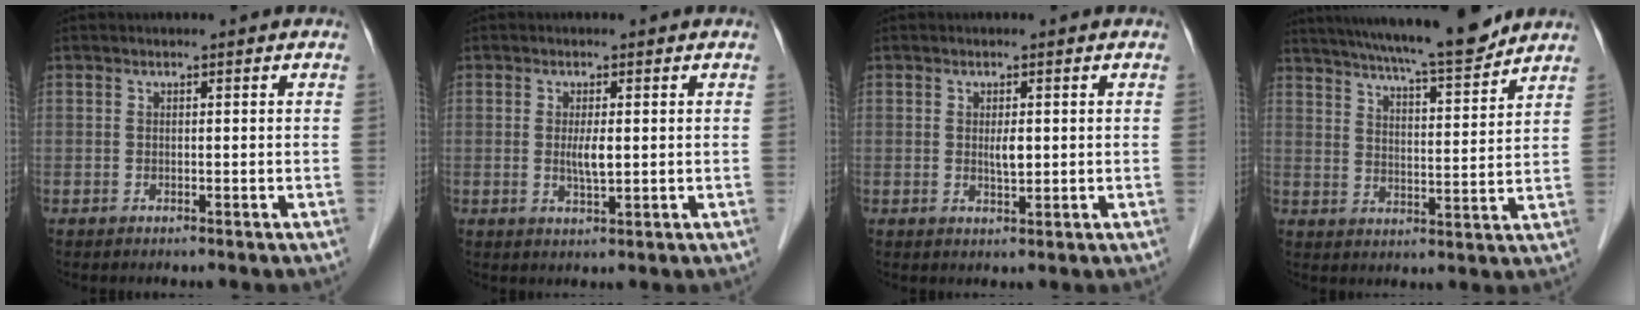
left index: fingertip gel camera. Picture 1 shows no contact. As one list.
[{"total": 2.8, "force": [0.2, 0.5, 2.7], "torque": [-0.054, -0.004, 0.005]}, {"total": 2.0, "force": [0.3, 0.6, 1.9], "torque": [-0.034, -0.002, 0.006]}, {"total": 16.0, "force": [14.2, 0.7, 7.3], "torque": [-0.118, 0.004, 0.210]}]